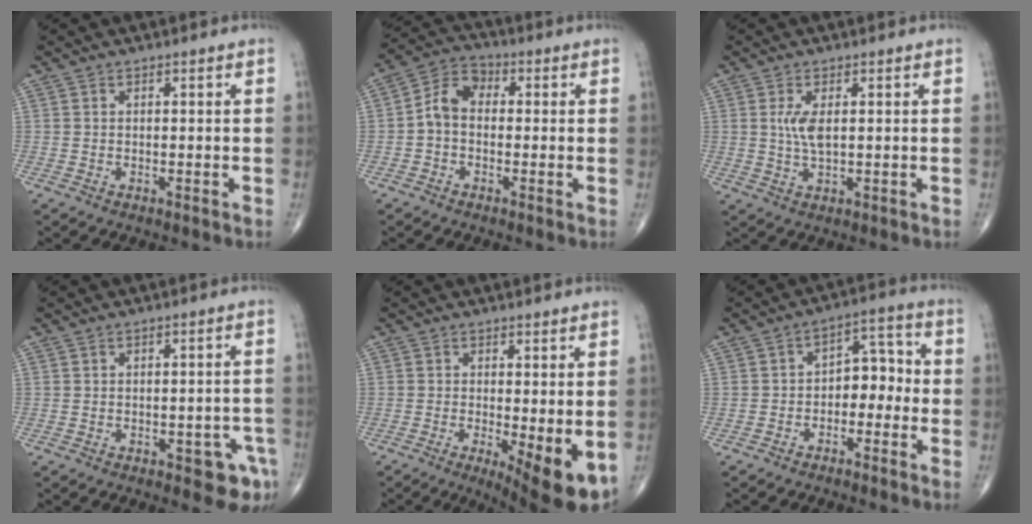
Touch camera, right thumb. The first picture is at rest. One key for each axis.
{"total": 6.8, "fx": -0.3, "fy": 4.9, "fz": 4.7, "tx": -0.074, "ty": 0.024, "tz": -0.019}
{"total": 4.1, "fx": 0.8, "fy": 1.5, "fz": 3.7, "tx": -0.081, "ty": -0.007, "tz": 0.021}
{"total": 5.6, "fx": -2.7, "fy": 2.6, "fz": 4.1, "tx": -0.026, "ty": 0.013, "tz": -0.029}
{"total": 8.9, "fx": -2.1, "fy": 2.5, "fz": 8.2, "tx": -0.114, "ty": -0.023, "tz": -0.028}
{"total": 6.9, "fx": -1.7, "fy": 4.6, "fz": 4.8, "tx": -0.039, "ty": 0.038, "tz": -0.041}